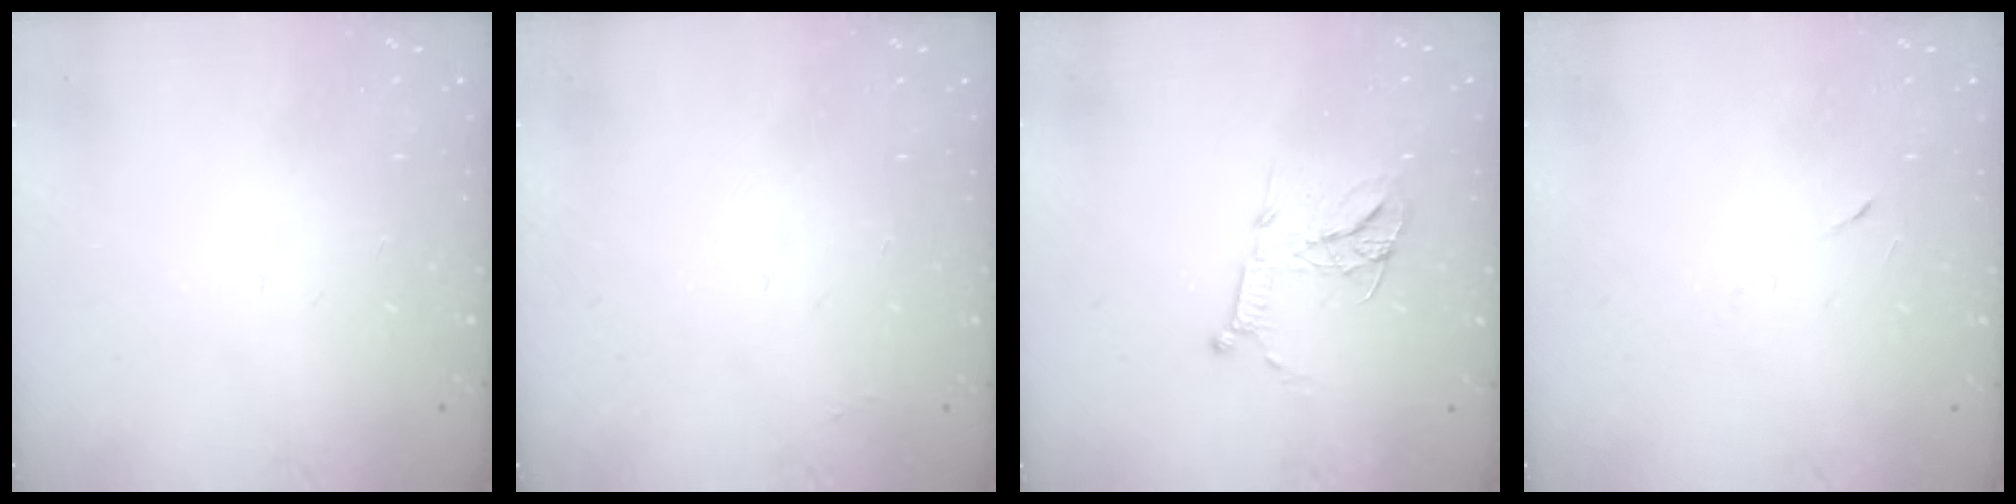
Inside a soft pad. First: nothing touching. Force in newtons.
{"total": 1.9, "press": 1.9, "slide": 0.3}
{"total": 13.9, "press": 13.9, "slide": 1.2}
{"total": 2.9, "press": 2.7, "slide": 1.0}